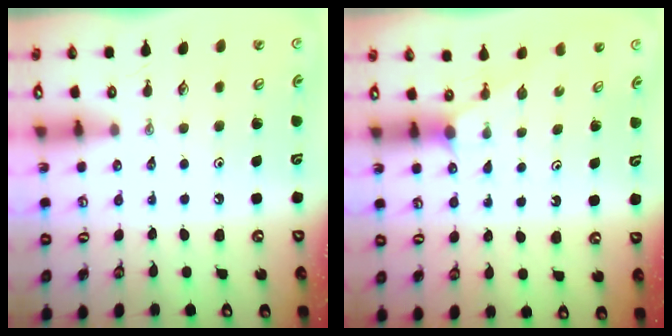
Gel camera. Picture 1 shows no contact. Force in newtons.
{"total": 1.0, "press": 1.0, "slide": 0.2}